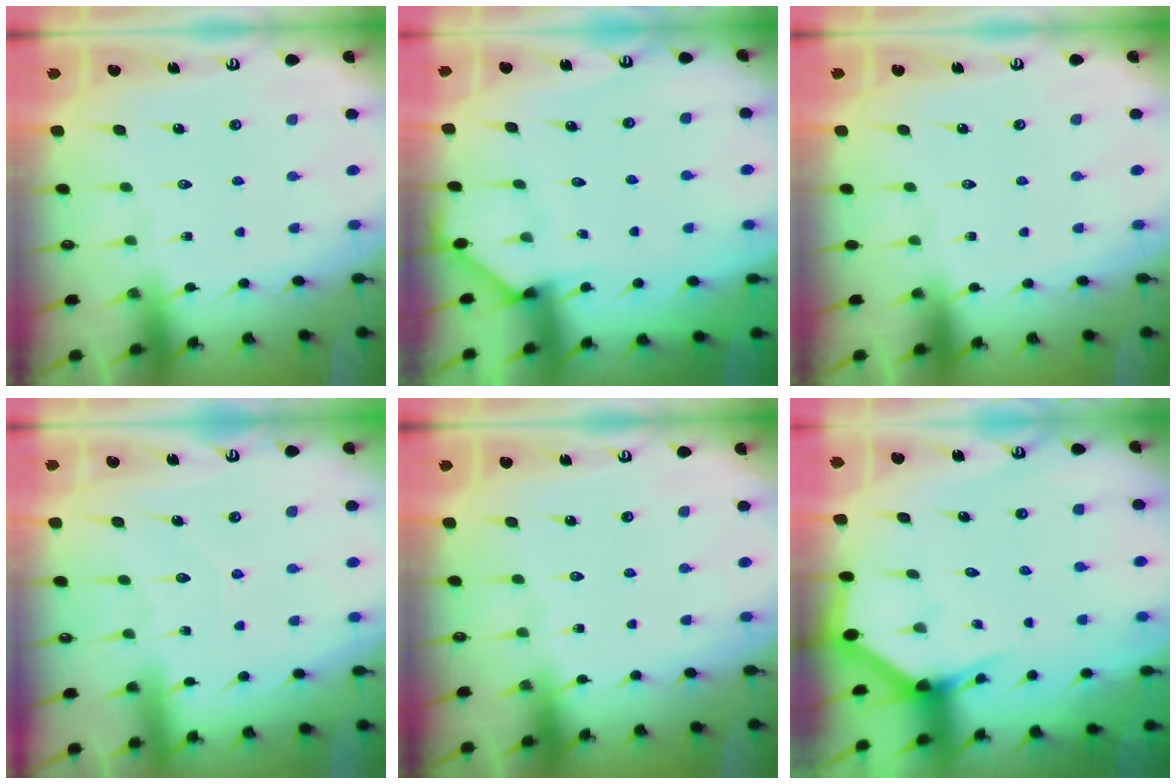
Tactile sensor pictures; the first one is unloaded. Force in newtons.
{"total": 2.5, "press": 2.5, "slide": 0.1}
{"total": 0.0}
{"total": 5.1, "press": 5.1, "slide": 0.5}
{"total": 0.0}
{"total": 2.9, "press": 2.9, "slide": 0.1}